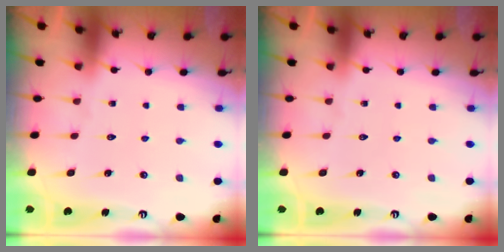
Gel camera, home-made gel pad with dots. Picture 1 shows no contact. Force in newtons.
{"total": 0.0}